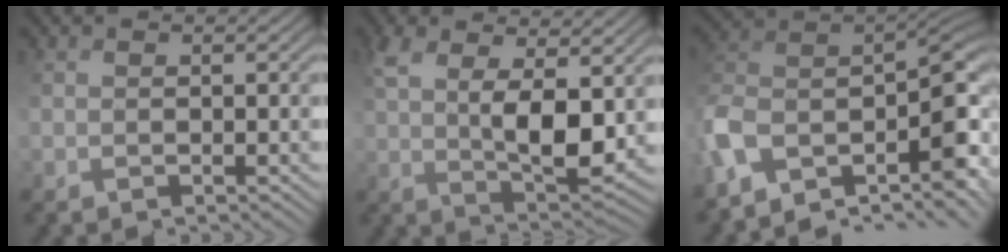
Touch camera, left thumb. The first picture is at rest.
{"total": 6.9, "force": [3.1, 2.0, 5.9], "torque": [-0.125, 0.001, 0.069]}
{"total": 10.3, "force": [-2.9, 4.8, 8.7], "torque": [-0.191, 0.008, -0.034]}